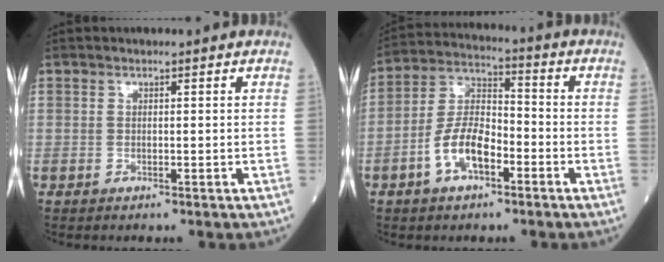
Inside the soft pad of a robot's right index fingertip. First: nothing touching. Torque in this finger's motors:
{"motor_torque": [1.15, -0.61, 0.65, 0.16]}